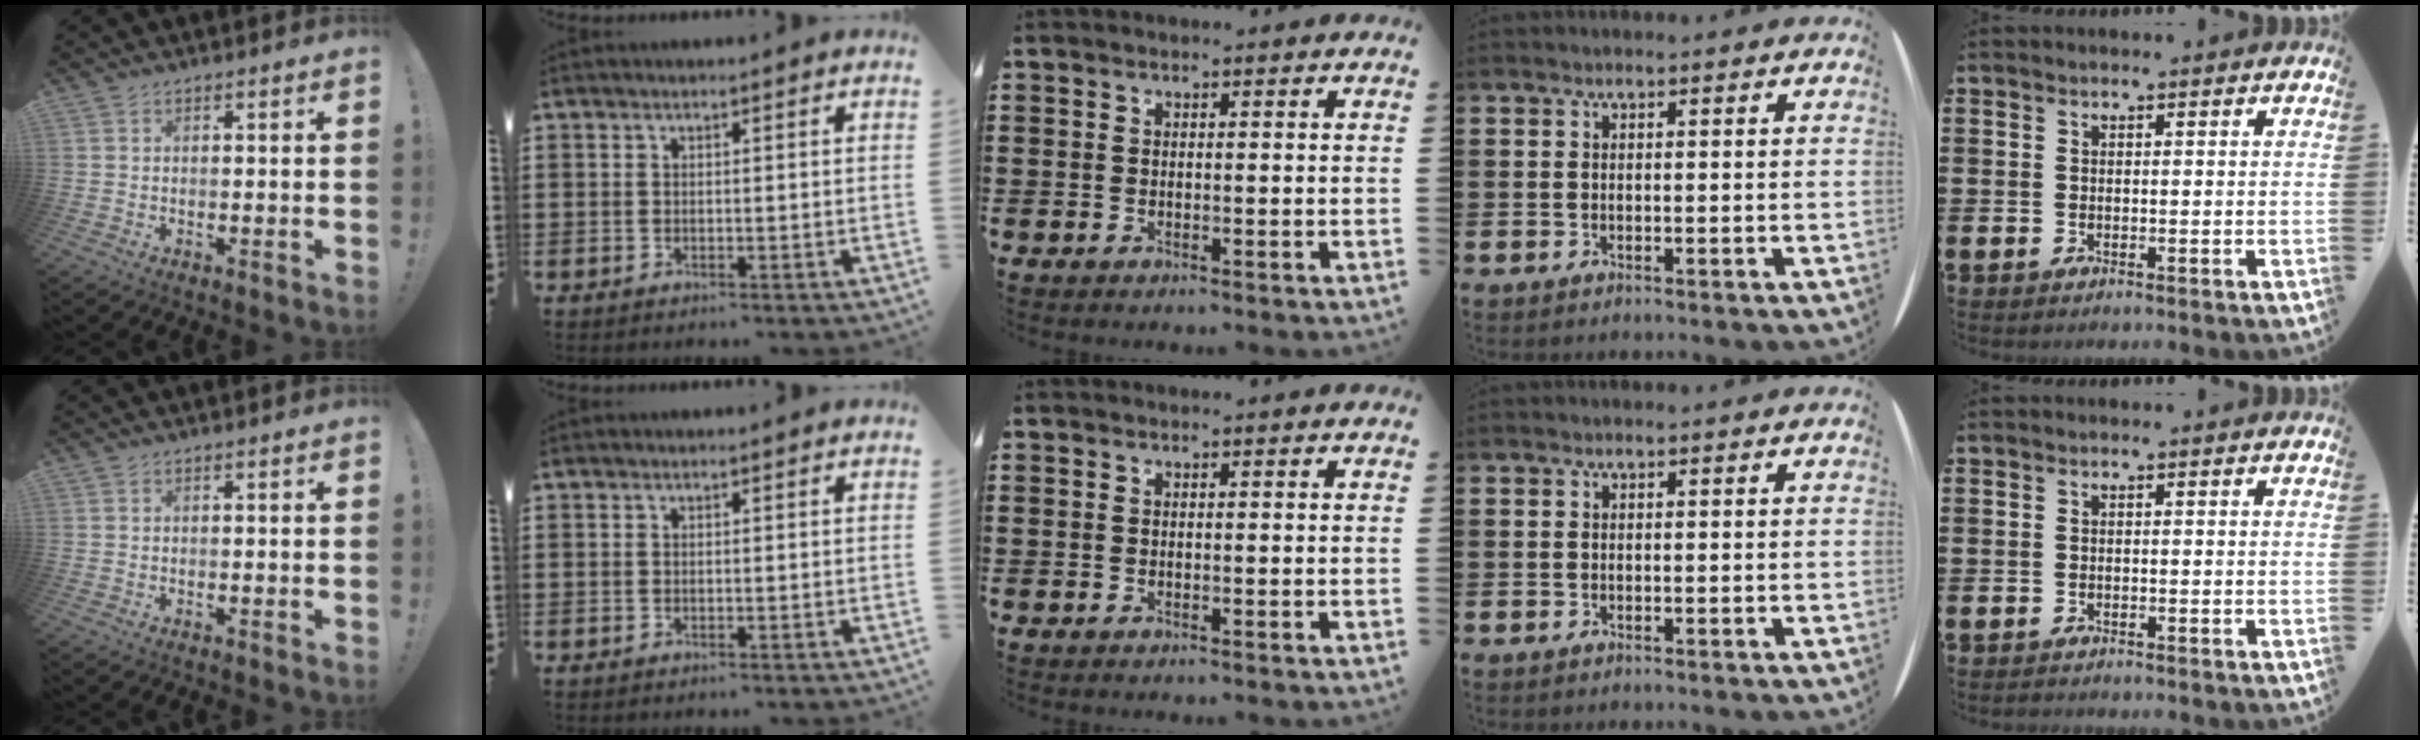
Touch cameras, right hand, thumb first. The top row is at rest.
{}